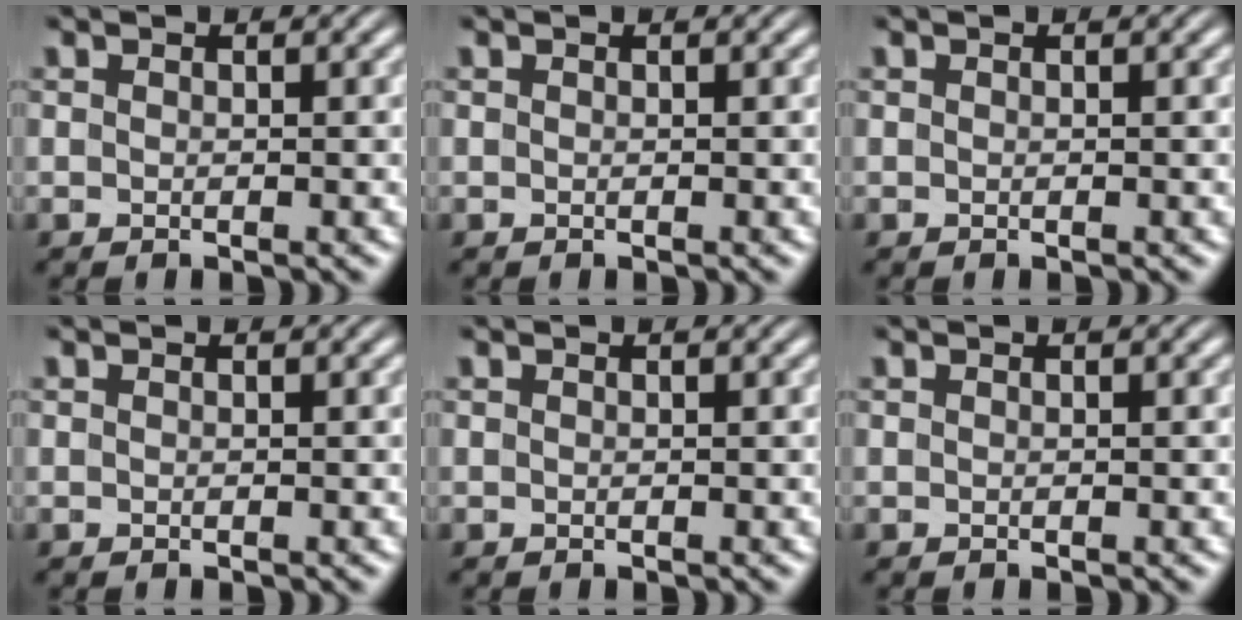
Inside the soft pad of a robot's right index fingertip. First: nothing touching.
{"total": 0.0}
{"total": 0.0}
{"total": 0.0}
{"total": 0.0}
{"total": 0.0}